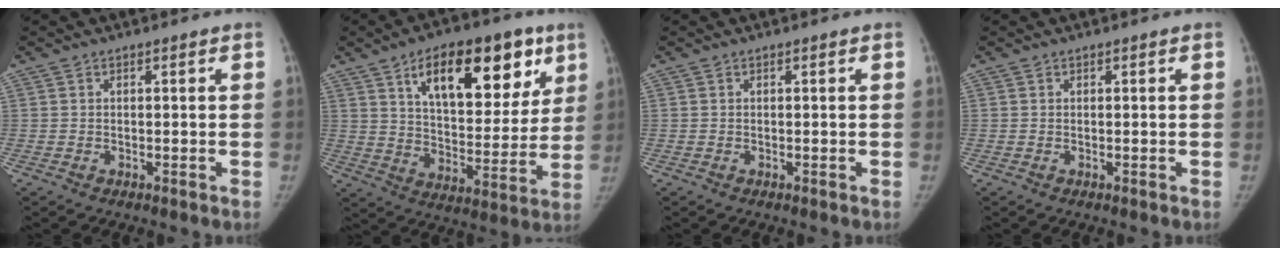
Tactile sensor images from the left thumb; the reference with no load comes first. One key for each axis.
{"total": 22.1, "fx": 11.1, "fy": 10.8, "fz": 15.8, "tx": -0.184, "ty": -0.031, "tz": 0.176}
{"total": 0.0}
{"total": 0.0}